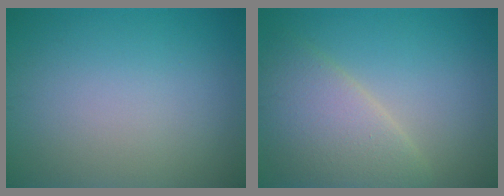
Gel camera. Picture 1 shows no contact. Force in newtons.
{"total": 5.4, "press": 5.4, "slide": 0.2}